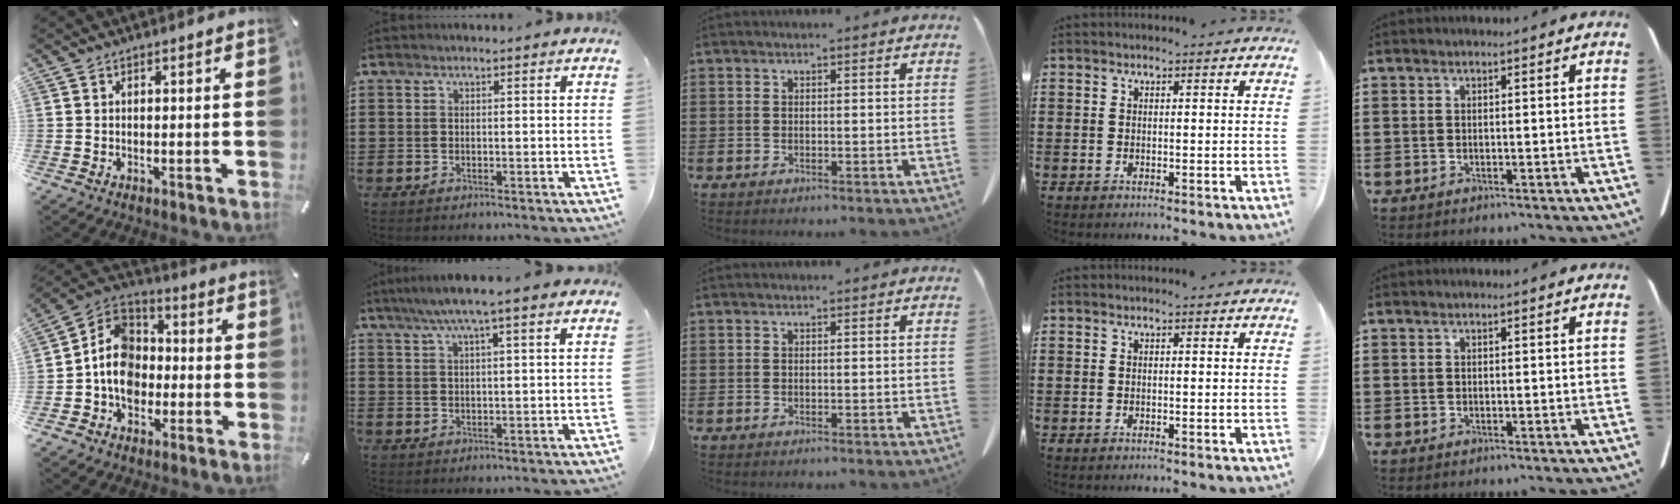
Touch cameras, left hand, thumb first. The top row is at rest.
{"thumb": {"total": 11.4, "force": [-3.2, 9.4, 5.5], "torque": [-0.136, 0.023, -0.063]}, "index": {"total": 4.8, "force": [3.1, 0.2, 3.6], "torque": [-0.077, 0.003, 0.053]}}